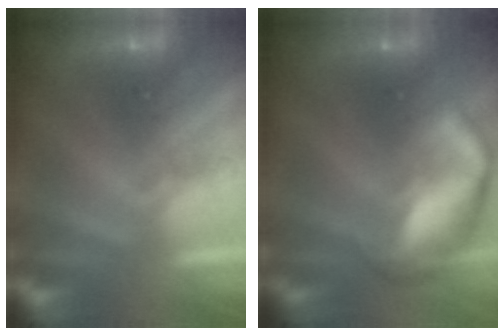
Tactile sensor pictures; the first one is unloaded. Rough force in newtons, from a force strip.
{"total": 7.0}